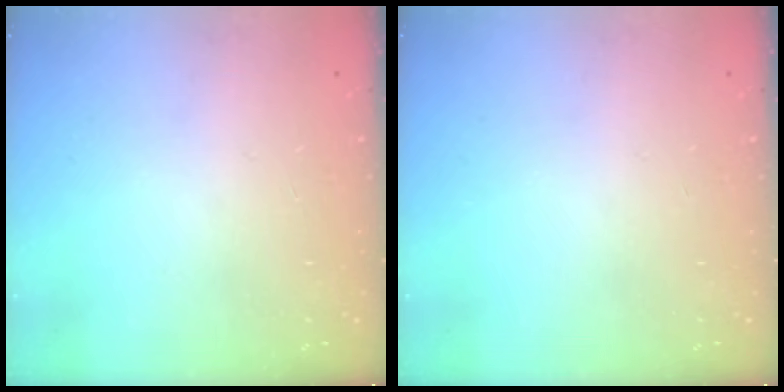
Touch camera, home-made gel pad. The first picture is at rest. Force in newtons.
{"total": 0.0}